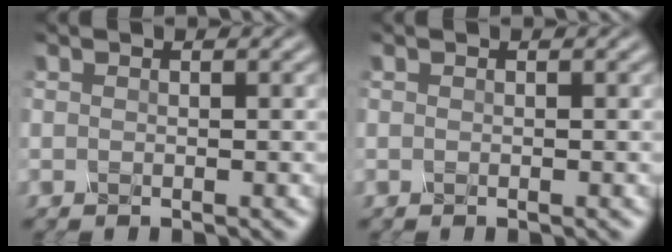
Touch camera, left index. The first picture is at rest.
{"total": 0.0}